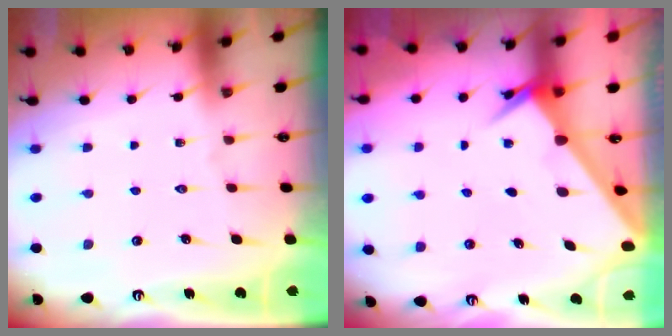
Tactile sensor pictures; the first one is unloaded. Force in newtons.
{"total": 2.4, "press": 2.4, "slide": 0.3}